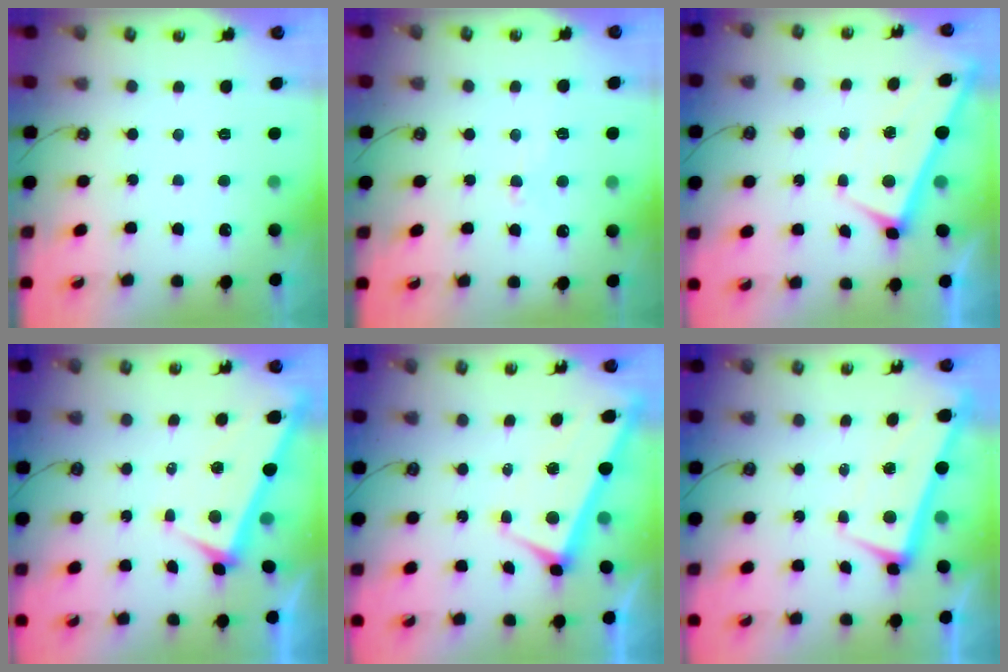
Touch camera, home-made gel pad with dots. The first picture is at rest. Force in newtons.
{"total": 2.4, "press": 2.4, "slide": 0.6}
{"total": 1.7, "press": 1.7, "slide": 0.1}
{"total": 3.8, "press": 3.8, "slide": 0.2}
{"total": 3.0, "press": 2.9, "slide": 0.9}
{"total": 1.6, "press": 0.6, "slide": 1.4}